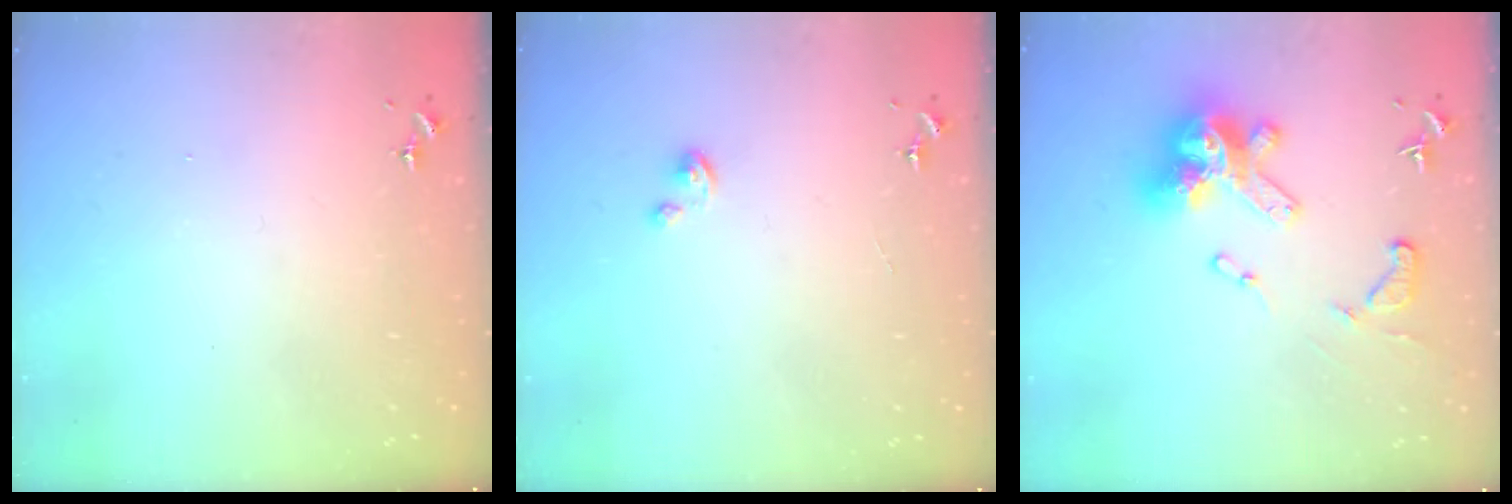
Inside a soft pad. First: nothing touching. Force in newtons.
{"total": 1.4, "press": 1.4, "slide": 0.1}
{"total": 18.2, "press": 18.2, "slide": 1.7}